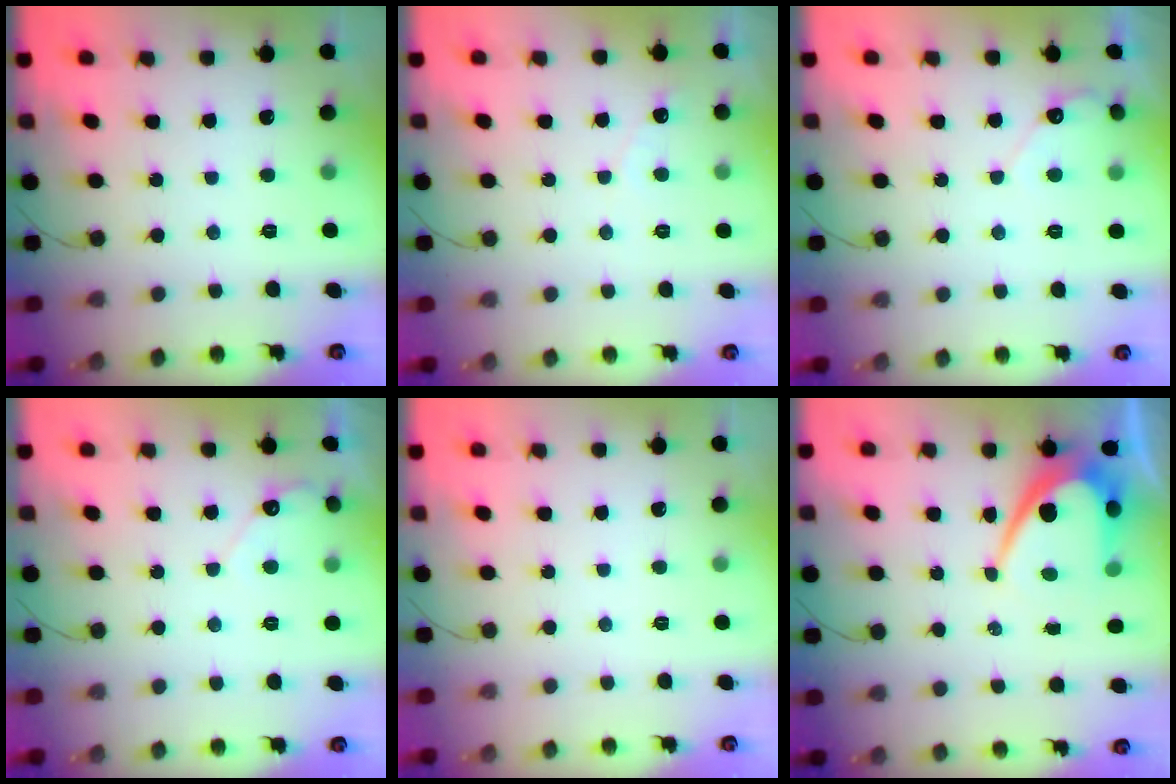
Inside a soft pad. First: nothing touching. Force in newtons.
{"total": 2.9, "press": 2.9, "slide": 0.3}
{"total": 3.9, "press": 3.9, "slide": 0.2}
{"total": 3.9, "press": 3.9, "slide": 0.2}
{"total": 0.0}
{"total": 10.3, "press": 10.3, "slide": 0.8}